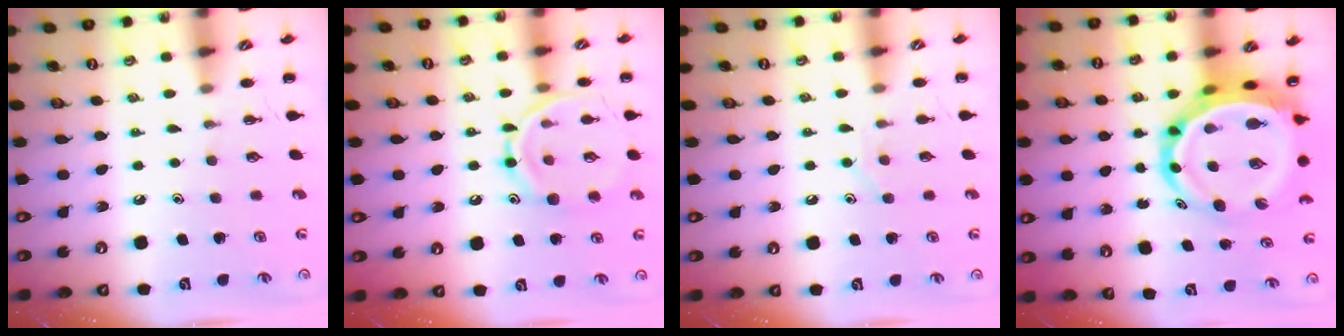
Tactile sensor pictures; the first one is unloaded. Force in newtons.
{"total": 13.1, "press": 13.1, "slide": 0.8}
{"total": 5.6, "press": 5.5, "slide": 1.1}
{"total": 12.8, "press": 12.2, "slide": 3.6}